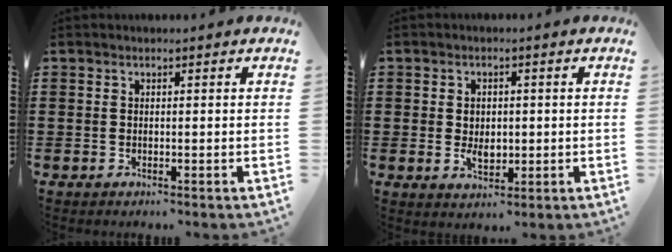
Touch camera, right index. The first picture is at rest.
{"total": 2.9, "force": [-0.1, 2.1, 2.0], "torque": [-0.033, 0.004, -0.006]}